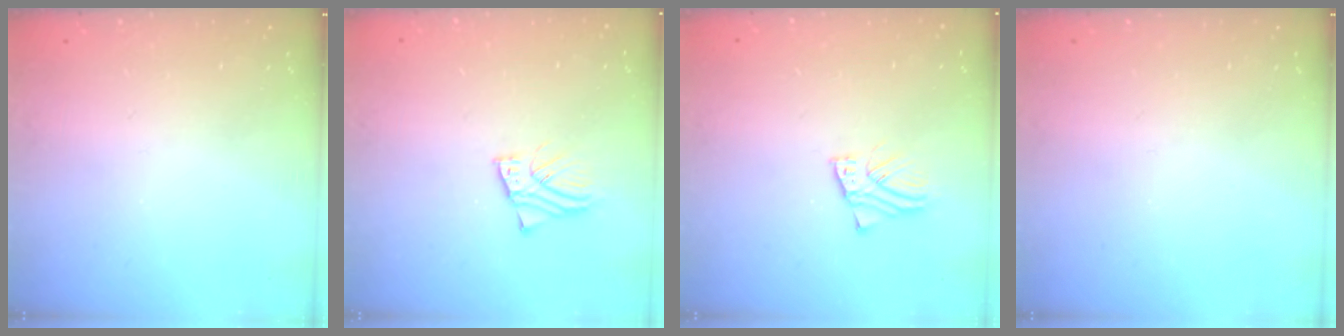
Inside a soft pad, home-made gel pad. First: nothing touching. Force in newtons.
{"total": 2.7, "press": 2.7, "slide": 0.2}
{"total": 2.7, "press": 2.7, "slide": 0.1}
{"total": 0.0}